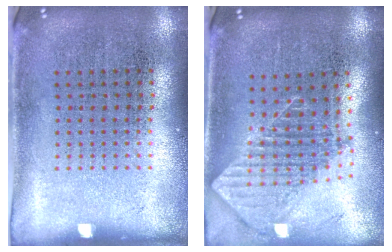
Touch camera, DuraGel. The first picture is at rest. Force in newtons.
{"total": 1.8, "press": 1.5, "slide": 1.1}